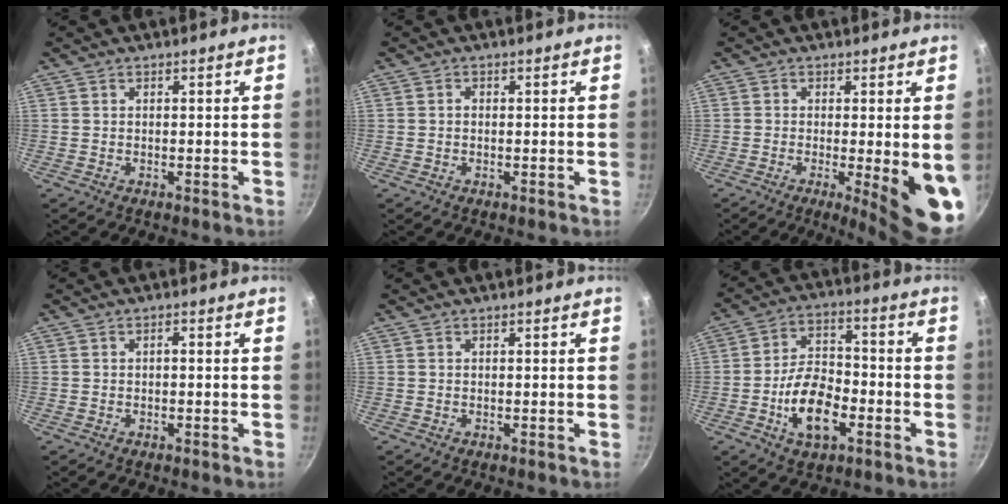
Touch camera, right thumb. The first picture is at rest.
{"total": 0.6, "force": [-0.1, 0.5, 0.3], "torque": [-0.005, 0.004, -0.003]}
{"total": 10.3, "force": [-1.8, 2.2, 9.9], "torque": [-0.119, -0.014, -0.018]}
{"total": 0.8, "force": [-0.3, 0.4, 0.6], "torque": [-0.016, 0.009, -0.004]}
{"total": 0.0}
{"total": 10.4, "force": [-3.3, 5.8, 8.0], "torque": [-0.124, 0.021, -0.057]}